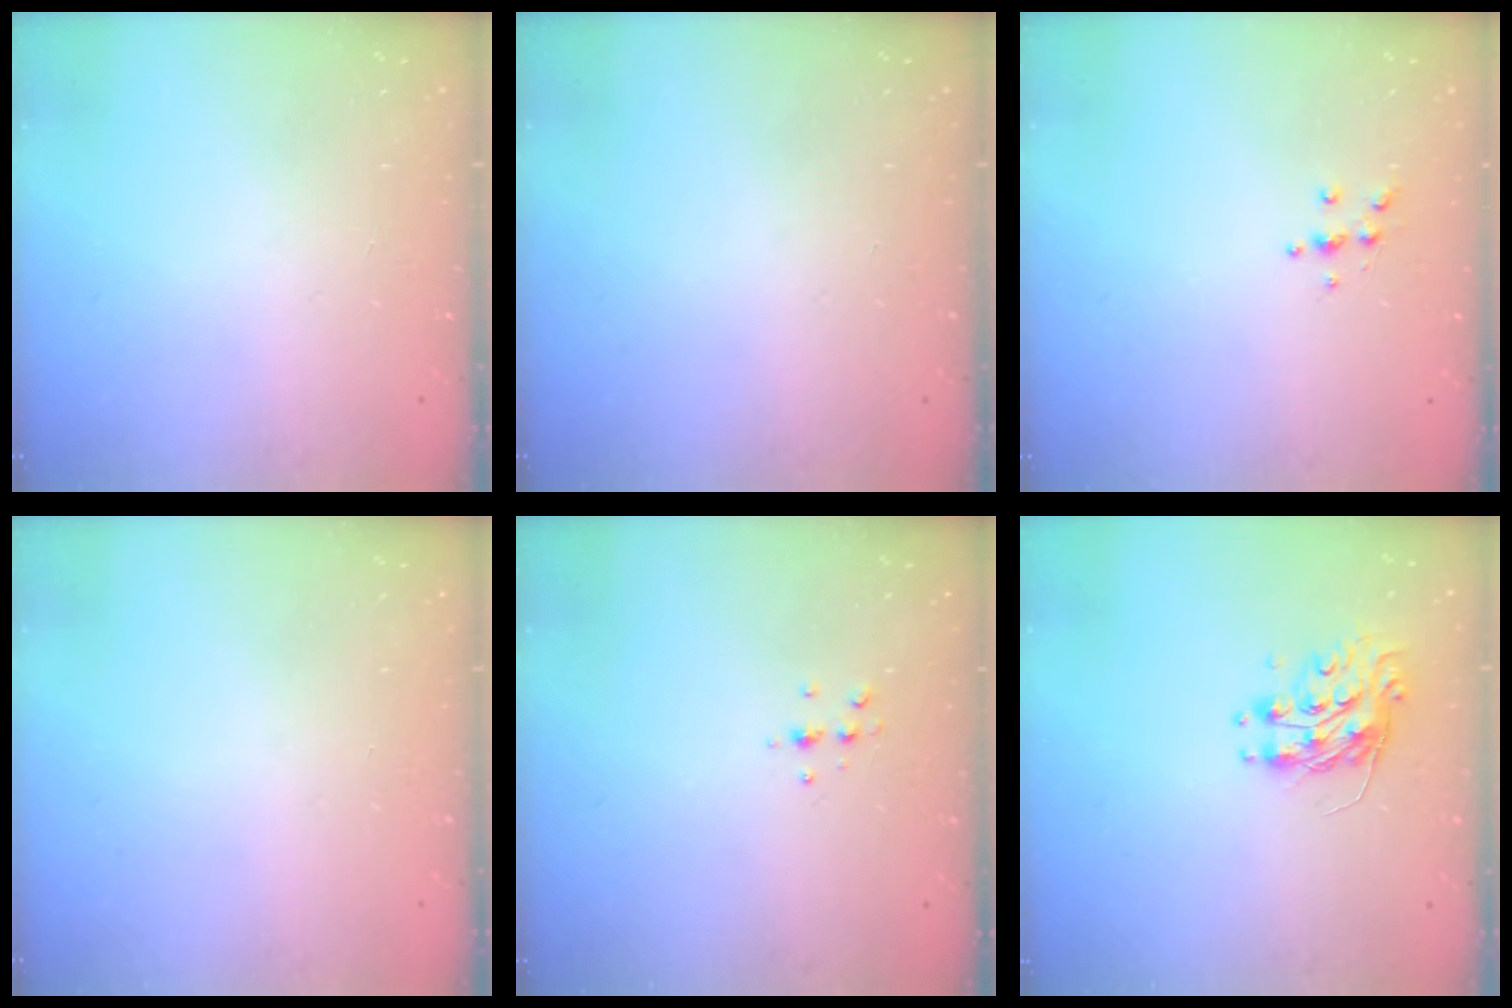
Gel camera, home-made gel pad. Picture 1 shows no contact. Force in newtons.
{"total": 0.0}
{"total": 4.3, "press": 4.3, "slide": 0.5}
{"total": 0.0}
{"total": 4.7, "press": 4.6, "slide": 1.0}
{"total": 9.2, "press": 9.2, "slide": 0.3}